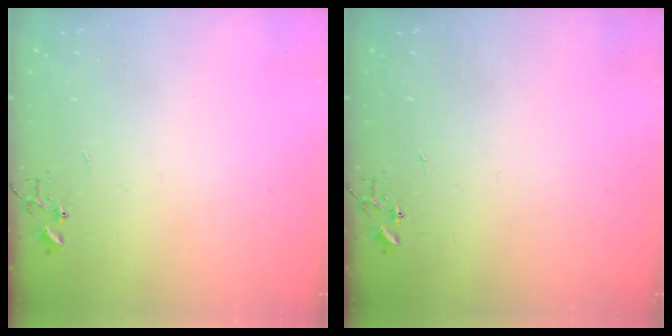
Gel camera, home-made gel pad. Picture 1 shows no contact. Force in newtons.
{"total": 0.0}